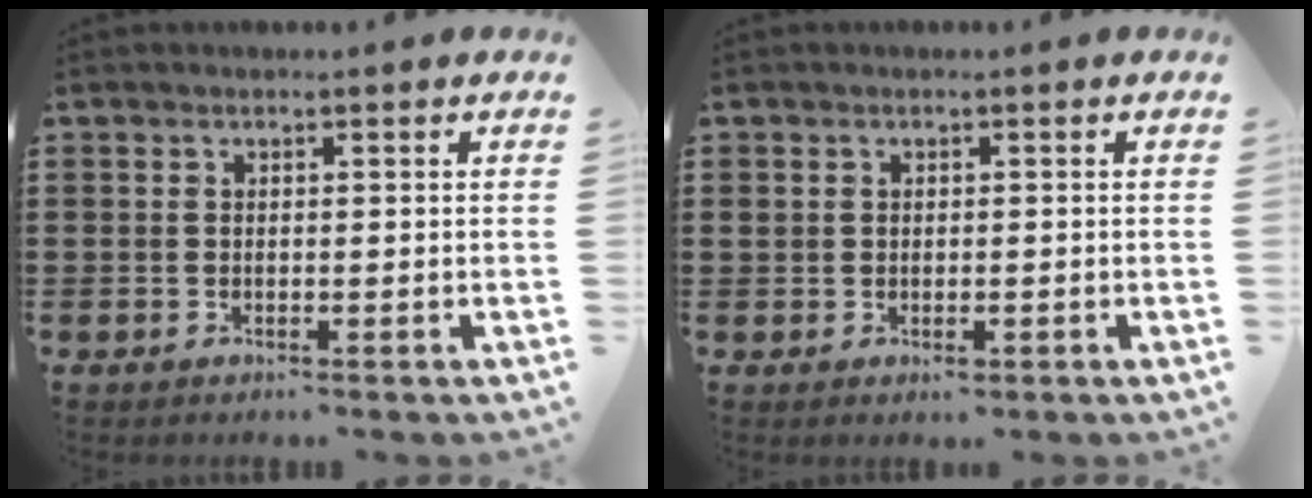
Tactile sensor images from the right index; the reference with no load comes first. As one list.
[{"total": 1.3, "force": [-0.6, 0.6, 1.0], "torque": [-0.019, -0.001, -0.011]}]